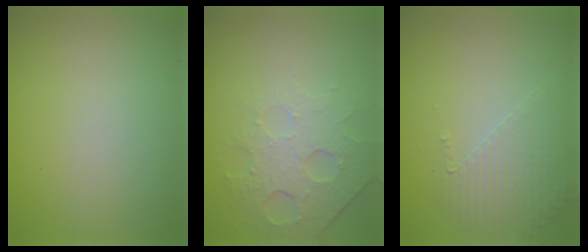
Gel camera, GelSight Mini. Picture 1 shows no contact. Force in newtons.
{"total": 4.9, "press": 3.2, "slide": 3.7}
{"total": 1.8, "press": 1.2, "slide": 1.3}